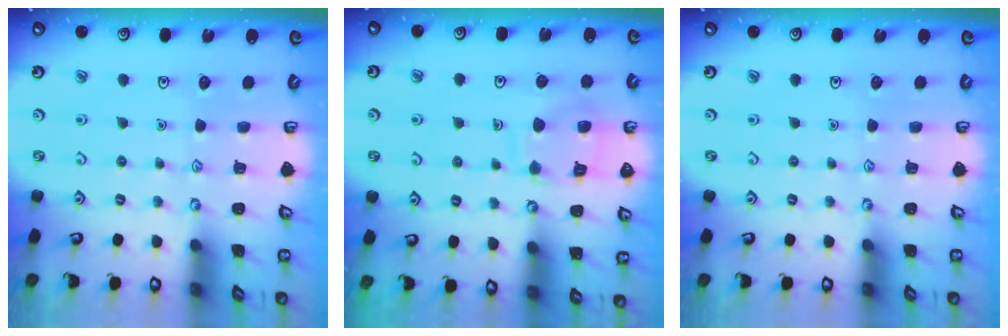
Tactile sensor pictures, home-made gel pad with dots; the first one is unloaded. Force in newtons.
{"total": 10.6, "press": 10.6, "slide": 1.0}
{"total": 0.0}